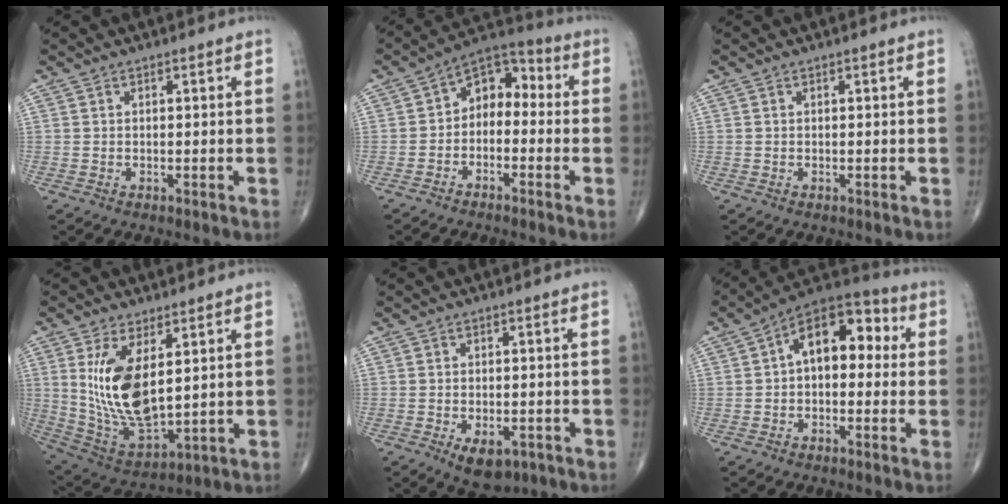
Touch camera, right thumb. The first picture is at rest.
{"total": 8.1, "force": [-1.1, 5.6, 5.7], "torque": [-0.053, 0.045, -0.040]}
{"total": 0.0}
{"total": 15.0, "force": [3.4, 6.9, 12.8], "torque": [-0.239, -0.023, 0.087]}
{"total": 6.2, "force": [-2.8, 3.4, 4.3], "torque": [-0.060, 0.005, -0.033]}
{"total": 12.4, "force": [1.4, 7.5, 9.8], "torque": [-0.110, 0.042, 0.003]}